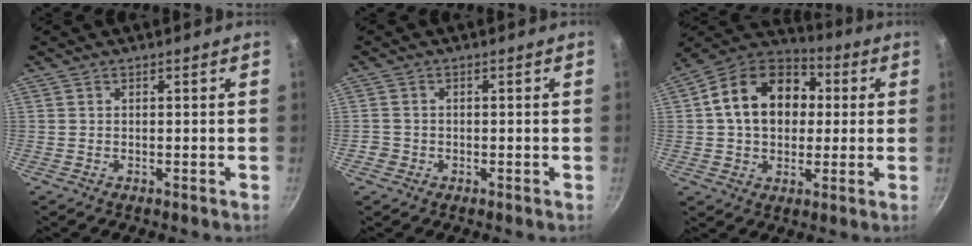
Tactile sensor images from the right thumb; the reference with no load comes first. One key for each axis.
{"total": 1.9, "fx": -0.8, "fy": 1.6, "fz": 0.4, "tx": -0.005, "ty": 0.006, "tz": -0.014}
{"total": 17.7, "fx": 2.7, "fy": 13.2, "fz": 11.4, "tx": -0.169, "ty": 0.029, "tz": 0.030}